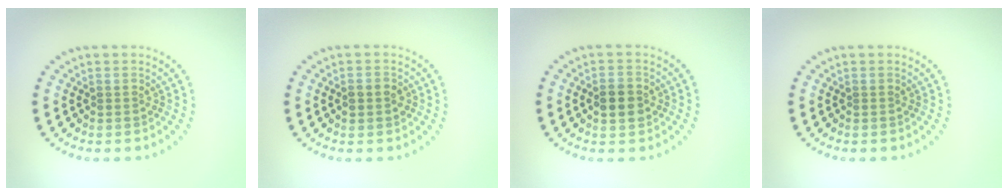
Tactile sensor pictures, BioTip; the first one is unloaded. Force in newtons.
{"total": 1.5, "press": 1.5, "slide": 0.2}
{"total": 3.0, "press": 3.0, "slide": 0.1}
{"total": 0.0}